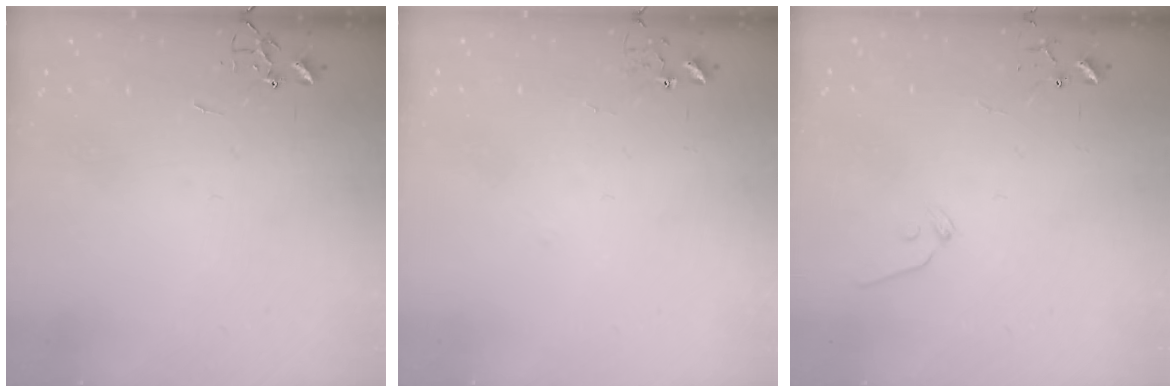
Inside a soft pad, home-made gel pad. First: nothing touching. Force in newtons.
{"total": 6.8, "press": 6.8, "slide": 0.6}
{"total": 6.9, "press": 6.9, "slide": 0.7}